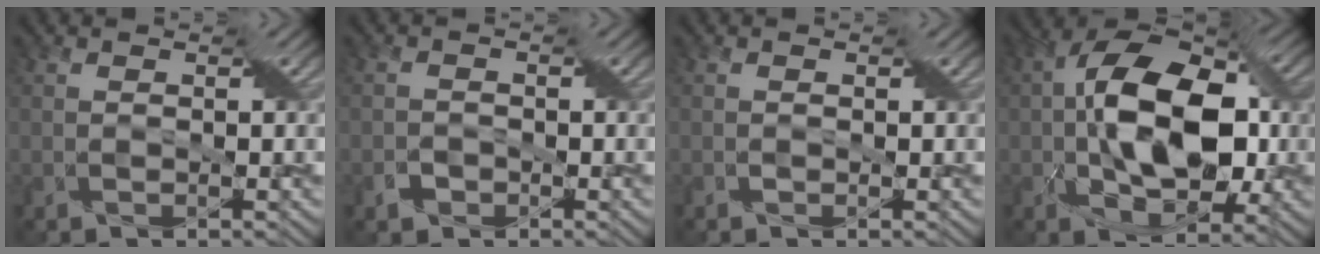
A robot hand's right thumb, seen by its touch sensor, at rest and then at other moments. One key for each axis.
{"total": 1.6, "fx": -0.9, "fy": 1.3, "fz": 0.5, "tx": -0.011, "ty": 0.000, "tz": -0.019}
{"total": 0.0}
{"total": 14.2, "fx": -0.5, "fy": 8.1, "fz": 11.6, "tx": -0.207, "ty": 0.016, "tz": -0.019}